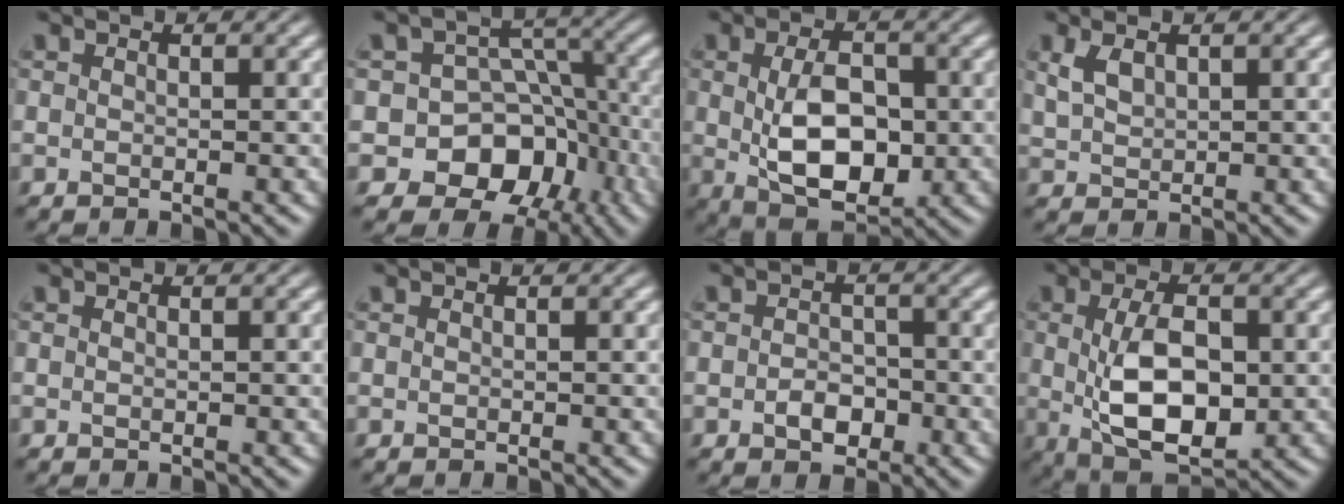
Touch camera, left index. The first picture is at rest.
{"total": 11.9, "force": [-5.7, 9.7, 3.6], "torque": [-0.039, 0.007, -0.112]}
{"total": 7.1, "force": [0.0, 4.1, 5.8], "torque": [-0.108, -0.003, 0.004]}
{"total": 1.9, "force": [1.4, 1.0, 0.9], "torque": [-0.024, 0.006, 0.030]}
{"total": 0.0}
{"total": 0.0}
{"total": 2.2, "force": [-0.8, 1.5, 1.3], "torque": [-0.017, 0.005, -0.015]}
{"total": 7.8, "force": [0.1, 4.0, 6.7], "torque": [-0.135, -0.004, 0.006]}